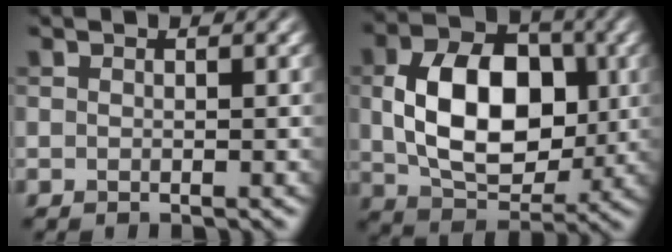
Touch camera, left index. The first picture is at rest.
{"total": 10.0, "force": [0.6, 6.7, 7.4], "torque": [-0.140, -0.001, 0.013]}